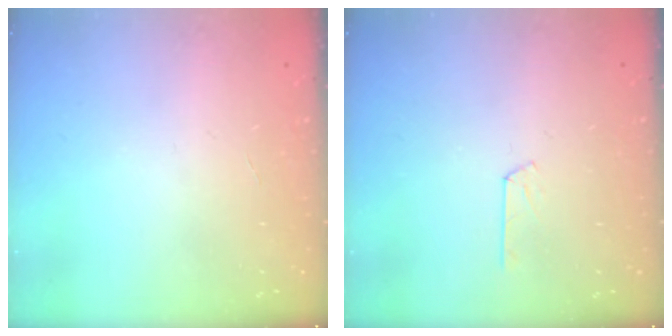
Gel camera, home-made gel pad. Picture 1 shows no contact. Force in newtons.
{"total": 2.9, "press": 2.9, "slide": 0.3}